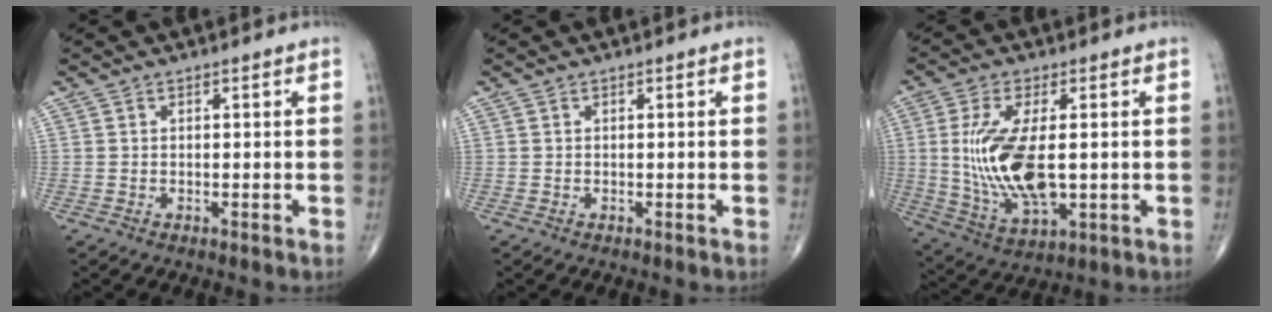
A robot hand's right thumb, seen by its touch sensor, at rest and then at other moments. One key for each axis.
{"total": 0.0}
{"total": 14.9, "fx": 0.1, "fy": 6.5, "fz": 13.4, "tx": -0.277, "ty": -0.017, "tz": 0.015}